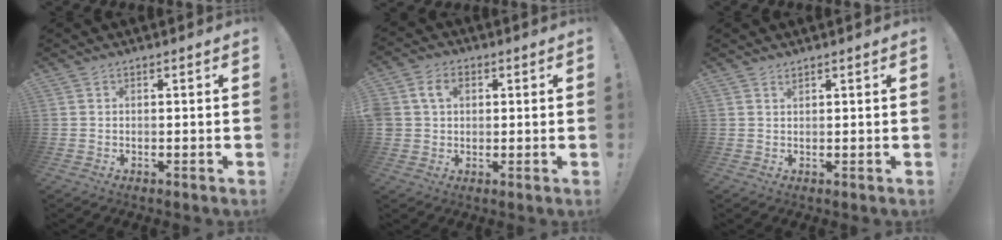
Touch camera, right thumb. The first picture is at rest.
{"total": 6.6, "force": [1.8, 5.1, 3.7], "torque": [-0.074, 0.013, 0.035]}
{"total": 0.9, "force": [0.8, 0.2, 0.3], "torque": [0.001, -0.003, 0.014]}